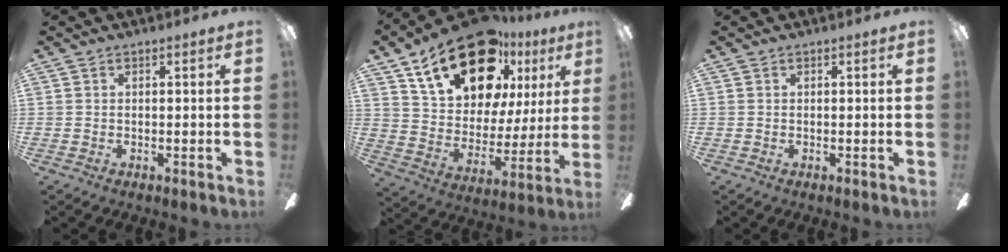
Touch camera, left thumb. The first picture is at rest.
{"total": 25.1, "force": [15.5, 12.8, 14.9], "torque": [-0.256, -0.083, 0.272]}
{"total": 0.0}